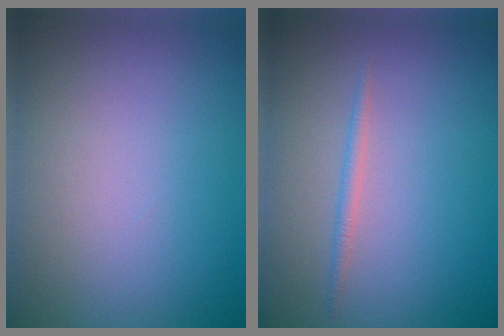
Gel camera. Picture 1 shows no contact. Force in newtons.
{"total": 0.9, "press": 0.9, "slide": 0.0}